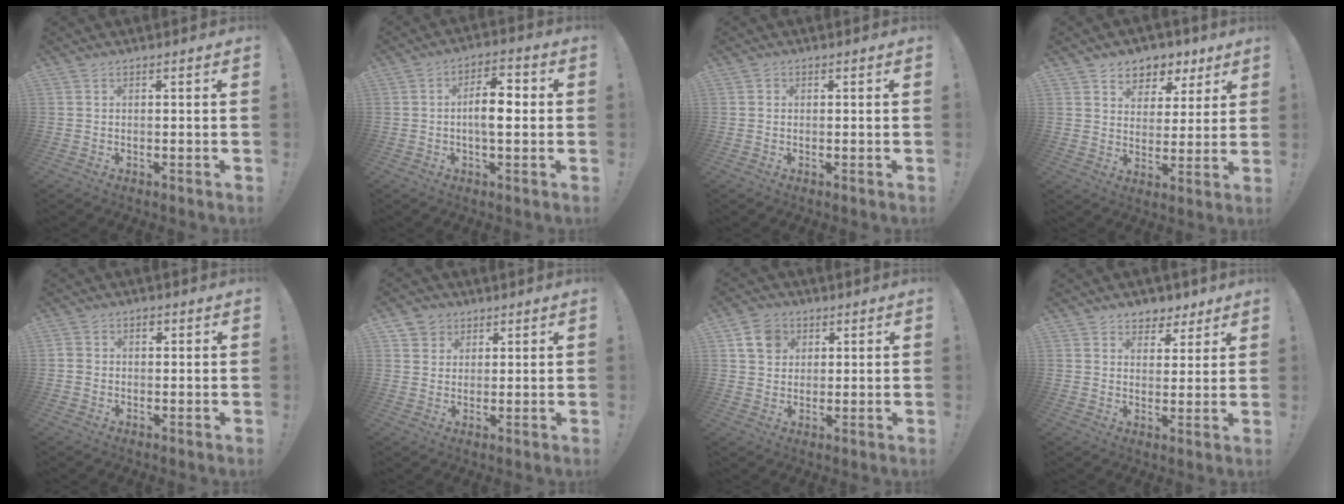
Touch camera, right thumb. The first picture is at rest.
{"total": 8.6, "force": [-0.5, 3.9, 7.6], "torque": [-0.116, 0.010, -0.013]}
{"total": 0.7, "force": [0.0, 0.7, 0.1], "torque": [-0.002, 0.003, 0.001]}
{"total": 6.8, "force": [4.0, 5.5, 0.9], "torque": [-0.002, -0.035, 0.077]}
{"total": 2.6, "force": [-0.1, 2.4, 1.0], "torque": [-0.015, 0.005, -0.002]}
{"total": 4.7, "force": [2.3, 4.0, 0.3], "torque": [0.000, -0.016, 0.044]}
{"total": 8.4, "force": [3.7, 6.7, 3.3], "torque": [-0.043, -0.011, 0.074]}
{"total": 6.0, "force": [4.1, 4.4, 0.9], "torque": [-0.003, -0.031, 0.077]}